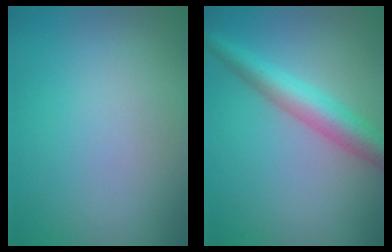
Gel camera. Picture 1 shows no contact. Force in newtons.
{"total": 4.6, "press": 4.6, "slide": 0.1}